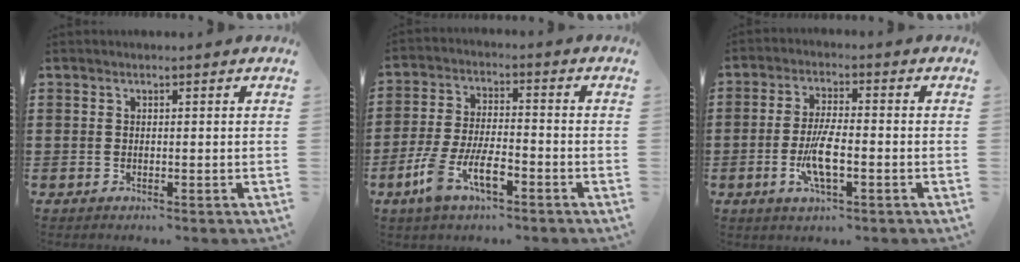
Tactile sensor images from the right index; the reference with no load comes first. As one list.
[{"total": 8.3, "force": [-4.2, 3.1, 6.5], "torque": [-0.152, -0.009, -0.081]}, {"total": 6.6, "force": [-1.8, 1.7, 6.1], "torque": [-0.129, -0.009, -0.037]}]